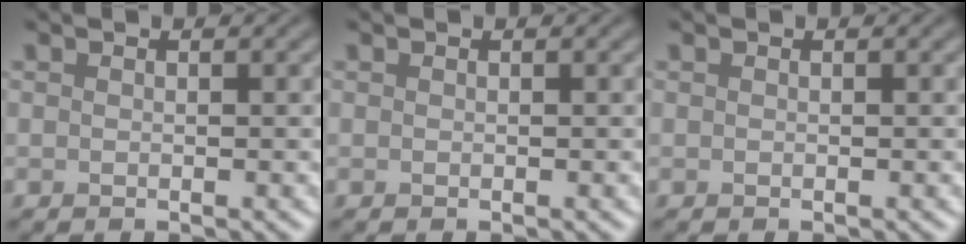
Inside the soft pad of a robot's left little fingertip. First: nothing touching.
{"total": 0.0}
{"total": 0.0}